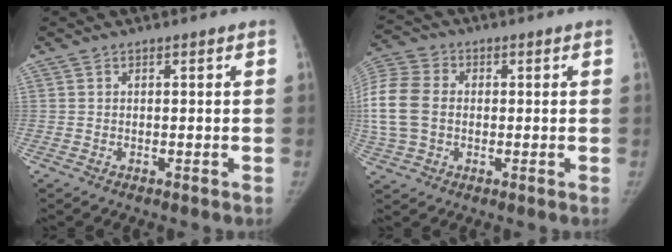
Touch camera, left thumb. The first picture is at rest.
{"total": 17.3, "force": [0.3, 13.4, 10.9], "torque": [-0.280, 0.025, 0.007]}